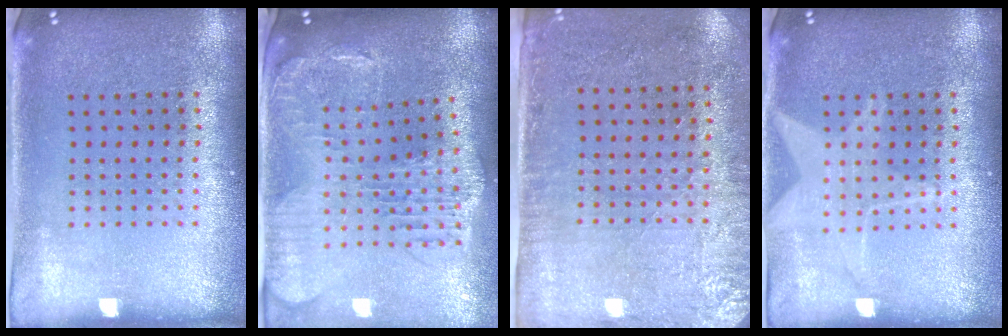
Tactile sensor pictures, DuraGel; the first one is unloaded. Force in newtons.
{"total": 2.1, "press": 1.9, "slide": 0.9}
{"total": 2.9, "press": 2.4, "slide": 1.6}
{"total": 2.3, "press": 2.3, "slide": 0.3}